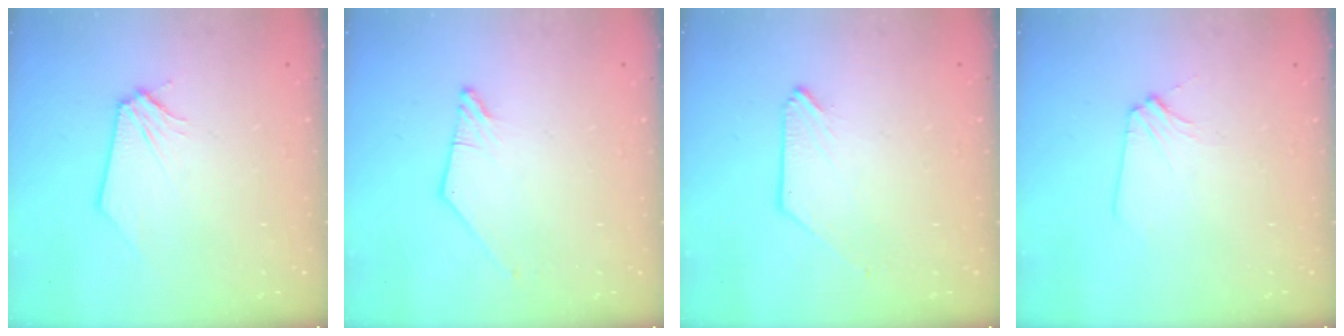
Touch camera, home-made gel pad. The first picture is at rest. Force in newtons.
{"total": 0.8, "press": 0.8, "slide": 0.2}
{"total": 0.0}
{"total": 2.8, "press": 2.8, "slide": 0.6}